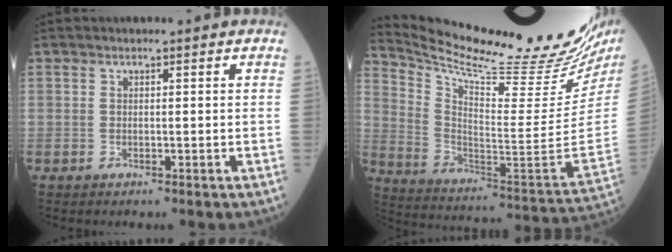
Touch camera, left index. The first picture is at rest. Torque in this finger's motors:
{"motor_torque": [0.58, -1.56, -0.08, 0.00]}